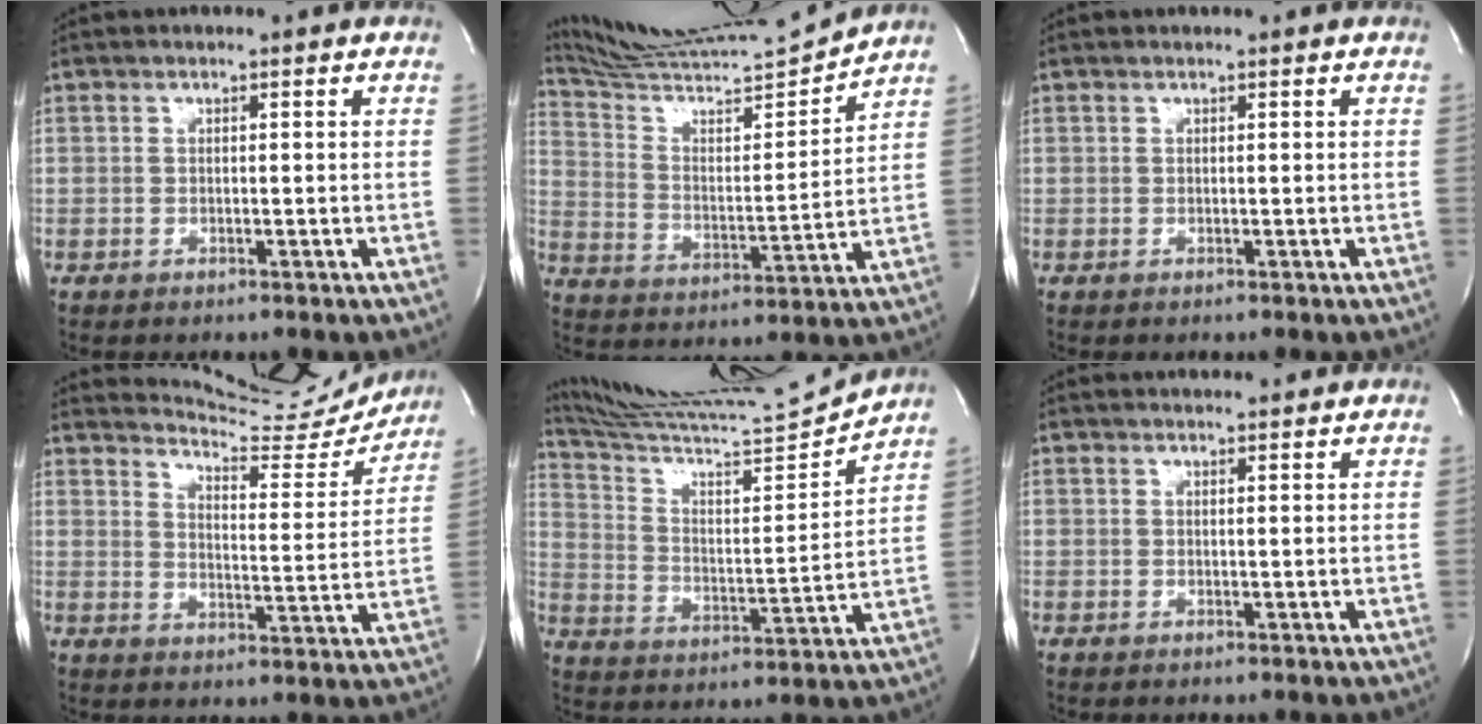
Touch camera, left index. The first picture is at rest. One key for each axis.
{"total": 17.5, "fx": 16.7, "fy": -1.3, "fz": 5.2, "tx": -0.108, "ty": -0.036, "tz": 0.275}
{"total": 0.6, "fx": 0.6, "fy": 0.0, "fz": 0.2, "tx": -0.004, "ty": 0.007, "tz": 0.011}
{"total": 13.7, "fx": 13.6, "fy": 1.3, "fz": 1.0, "tx": -0.016, "ty": -0.059, "tz": 0.167}
{"total": 18.3, "fx": 17.4, "fy": -1.8, "fz": 5.3, "tx": -0.109, "ty": -0.055, "tz": 0.277}
{"total": 2.8, "fx": 2.8, "fy": 0.3, "fz": 0.6, "tx": -0.014, "ty": 0.010, "tz": 0.035}